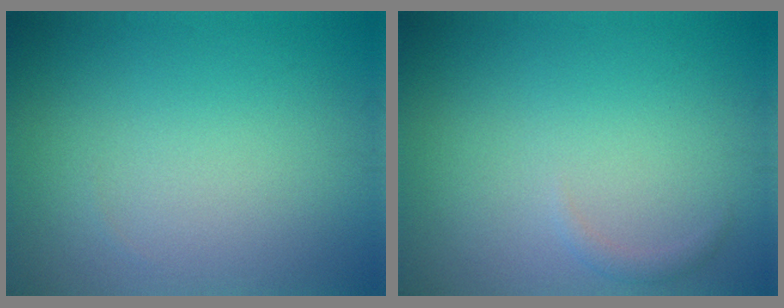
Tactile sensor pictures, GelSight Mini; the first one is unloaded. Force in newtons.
{"total": 0.8, "press": 0.8, "slide": 0.0}